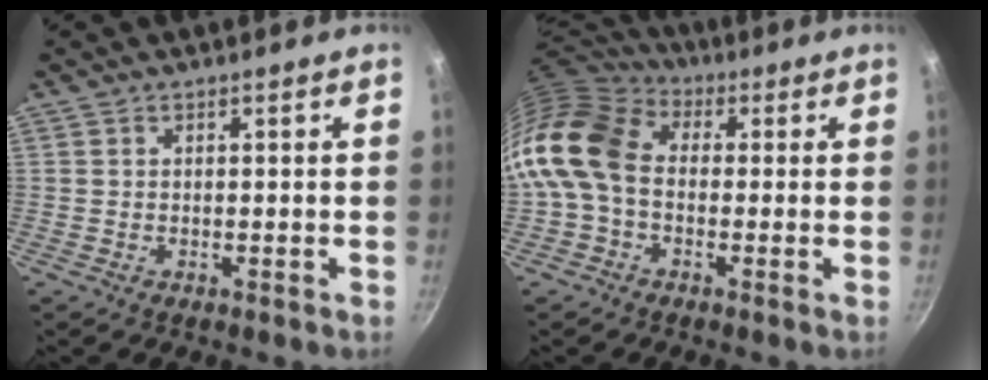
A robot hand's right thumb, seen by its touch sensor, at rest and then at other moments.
{"total": 14.1, "force": [-0.9, 10.3, 9.6], "torque": [-0.177, 0.032, -0.040]}